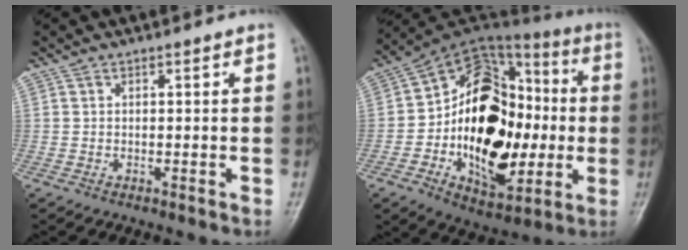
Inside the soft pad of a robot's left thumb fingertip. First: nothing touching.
{"total": 25.9, "force": [-3.6, 16.8, 19.4], "torque": [-0.259, 0.030, -0.050]}